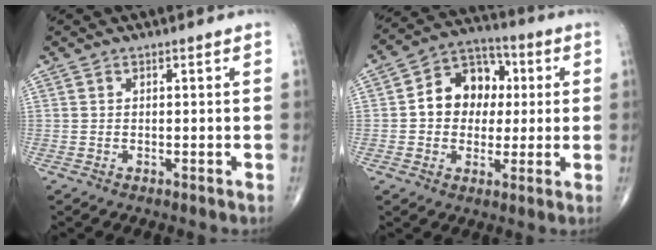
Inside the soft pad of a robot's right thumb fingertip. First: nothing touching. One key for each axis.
{"total": 12.1, "fx": 1.3, "fy": 9.6, "fz": 7.3, "tx": -0.070, "ty": 0.021, "tz": 0.010}